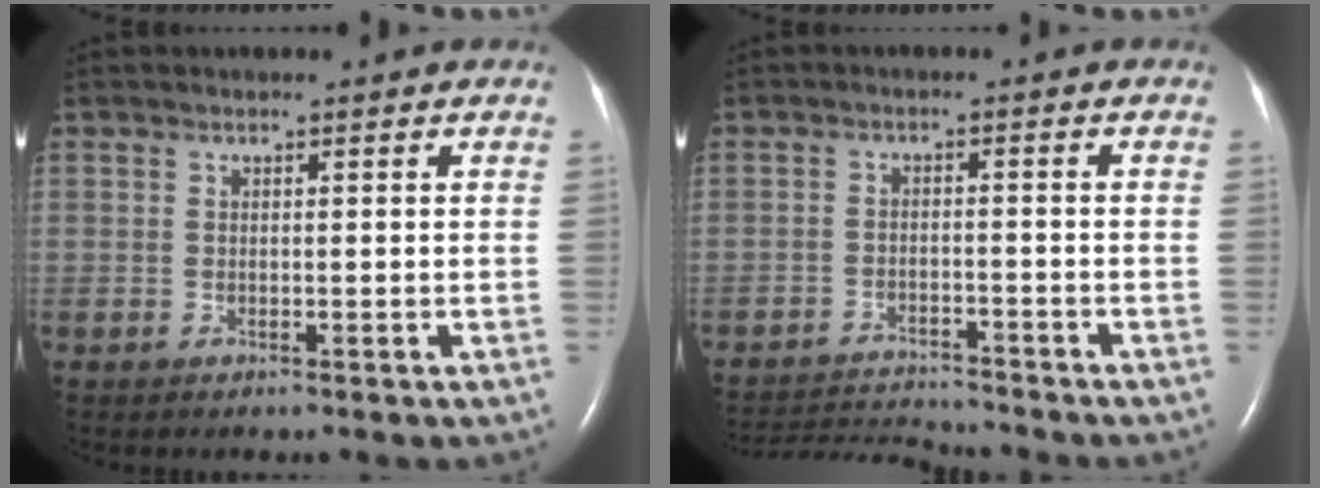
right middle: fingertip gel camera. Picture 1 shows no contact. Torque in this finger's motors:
{"motor_torque": [0.18, -0.36, -0.04, -0.01]}